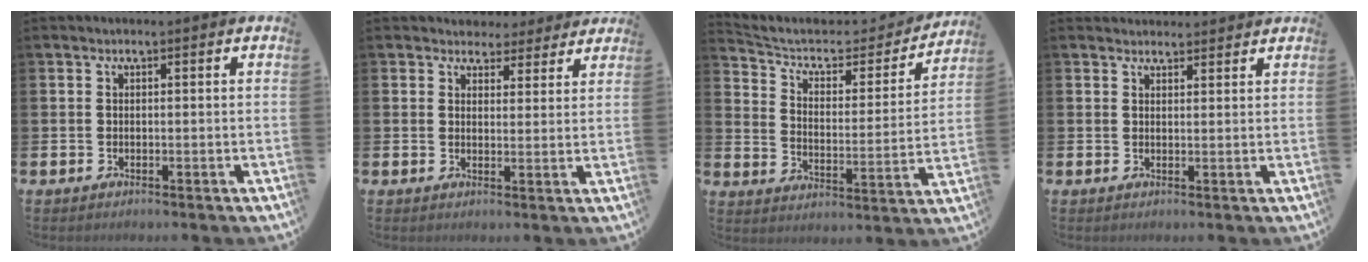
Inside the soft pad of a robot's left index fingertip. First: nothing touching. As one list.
[{"total": 3.8, "force": [3.4, 1.6, 0.0], "torque": [-0.008, -0.019, 0.061]}, {"total": 6.6, "force": [5.5, 2.8, 2.2], "torque": [-0.073, -0.042, 0.088]}, {"total": 2.1, "force": [2.1, 0.5, -0.2], "torque": [0.006, -0.010, 0.037]}]